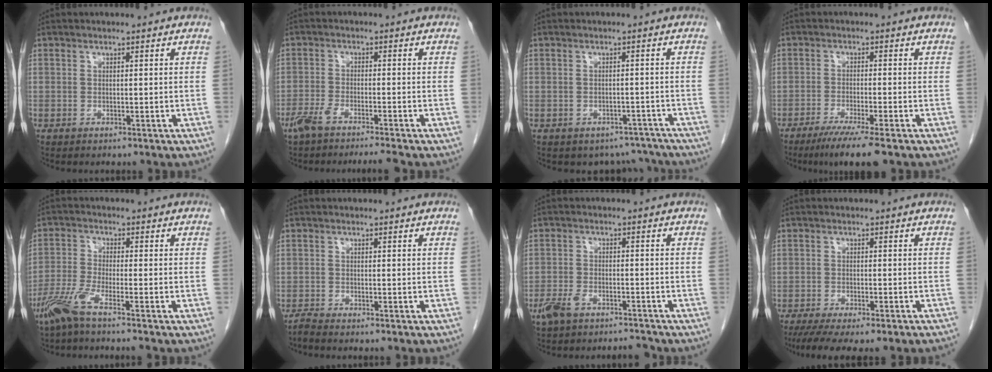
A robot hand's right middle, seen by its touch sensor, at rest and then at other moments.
{"total": 6.2, "force": [-5.0, -0.2, 3.7], "torque": [-0.061, -0.008, -0.086]}
{"total": 5.6, "force": [-4.8, 2.9, -0.1], "torque": [0.018, 0.016, -0.052]}
{"total": 6.8, "force": [-4.8, -0.5, 4.7], "torque": [-0.074, -0.018, -0.080]}
{"total": 5.2, "force": [-3.8, -0.3, 3.5], "torque": [-0.082, -0.012, -0.086]}
{"total": 1.1, "force": [-1.1, -0.3, 0.3], "torque": [-0.009, -0.004, -0.024]}
{"total": 5.4, "force": [-4.4, 1.8, 2.5], "torque": [-0.055, 0.001, -0.078]}
{"total": 10.0, "force": [-8.2, 0.7, 5.7], "torque": [-0.068, -0.010, -0.118]}